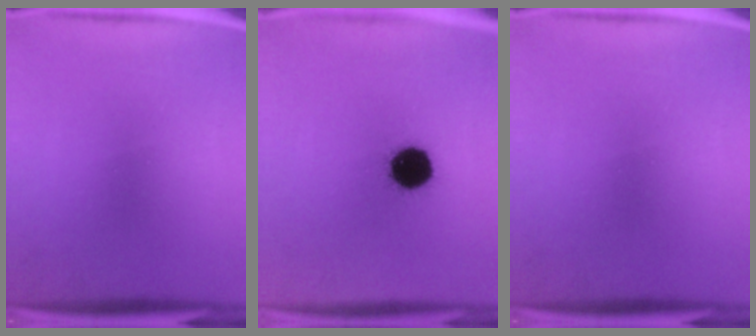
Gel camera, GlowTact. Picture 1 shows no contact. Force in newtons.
{"total": 13.1}
{"total": 0.0}